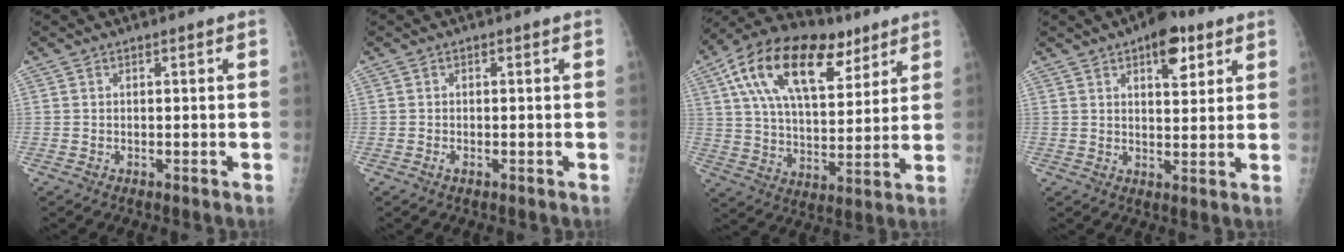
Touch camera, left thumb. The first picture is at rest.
{"total": 0.9, "force": [-0.4, 0.4, 0.7], "torque": [-0.012, -0.001, -0.008]}
{"total": 22.8, "force": [11.4, 12.0, 15.7], "torque": [-0.248, -0.007, 0.193]}
{"total": 8.1, "force": [4.3, 3.8, 5.6], "torque": [-0.055, -0.017, 0.057]}